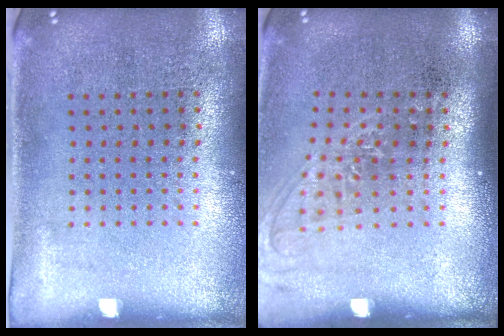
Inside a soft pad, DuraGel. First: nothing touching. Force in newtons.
{"total": 1.4, "press": 1.1, "slide": 0.8}